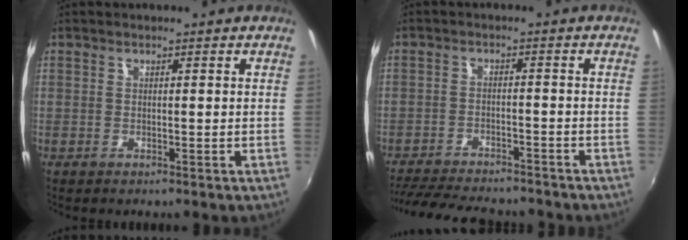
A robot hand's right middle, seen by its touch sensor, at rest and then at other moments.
{"total": 15.4, "force": [-13.5, 4.0, 6.4], "torque": [-0.140, -0.022, -0.201]}